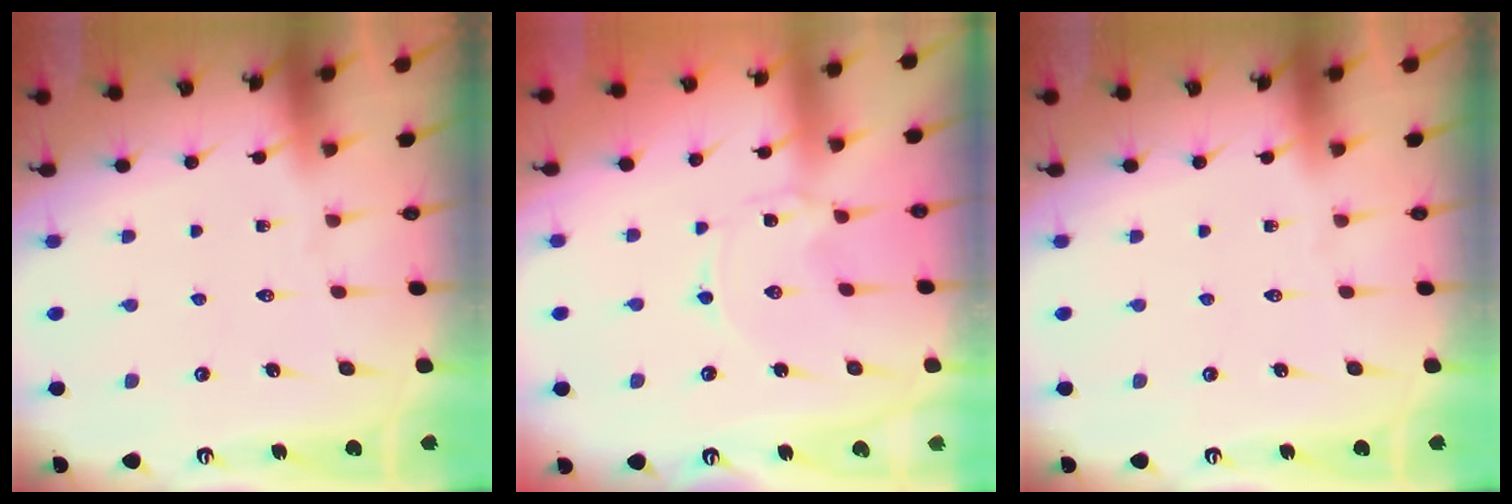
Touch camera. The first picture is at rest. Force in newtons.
{"total": 0.0}
{"total": 0.0}